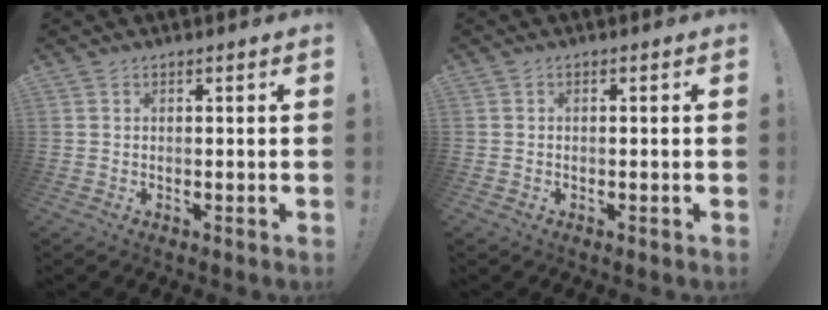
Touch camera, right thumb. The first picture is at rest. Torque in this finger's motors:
{"motor_torque": [-0.03, -0.11, -0.11, -0.04, 0.08]}